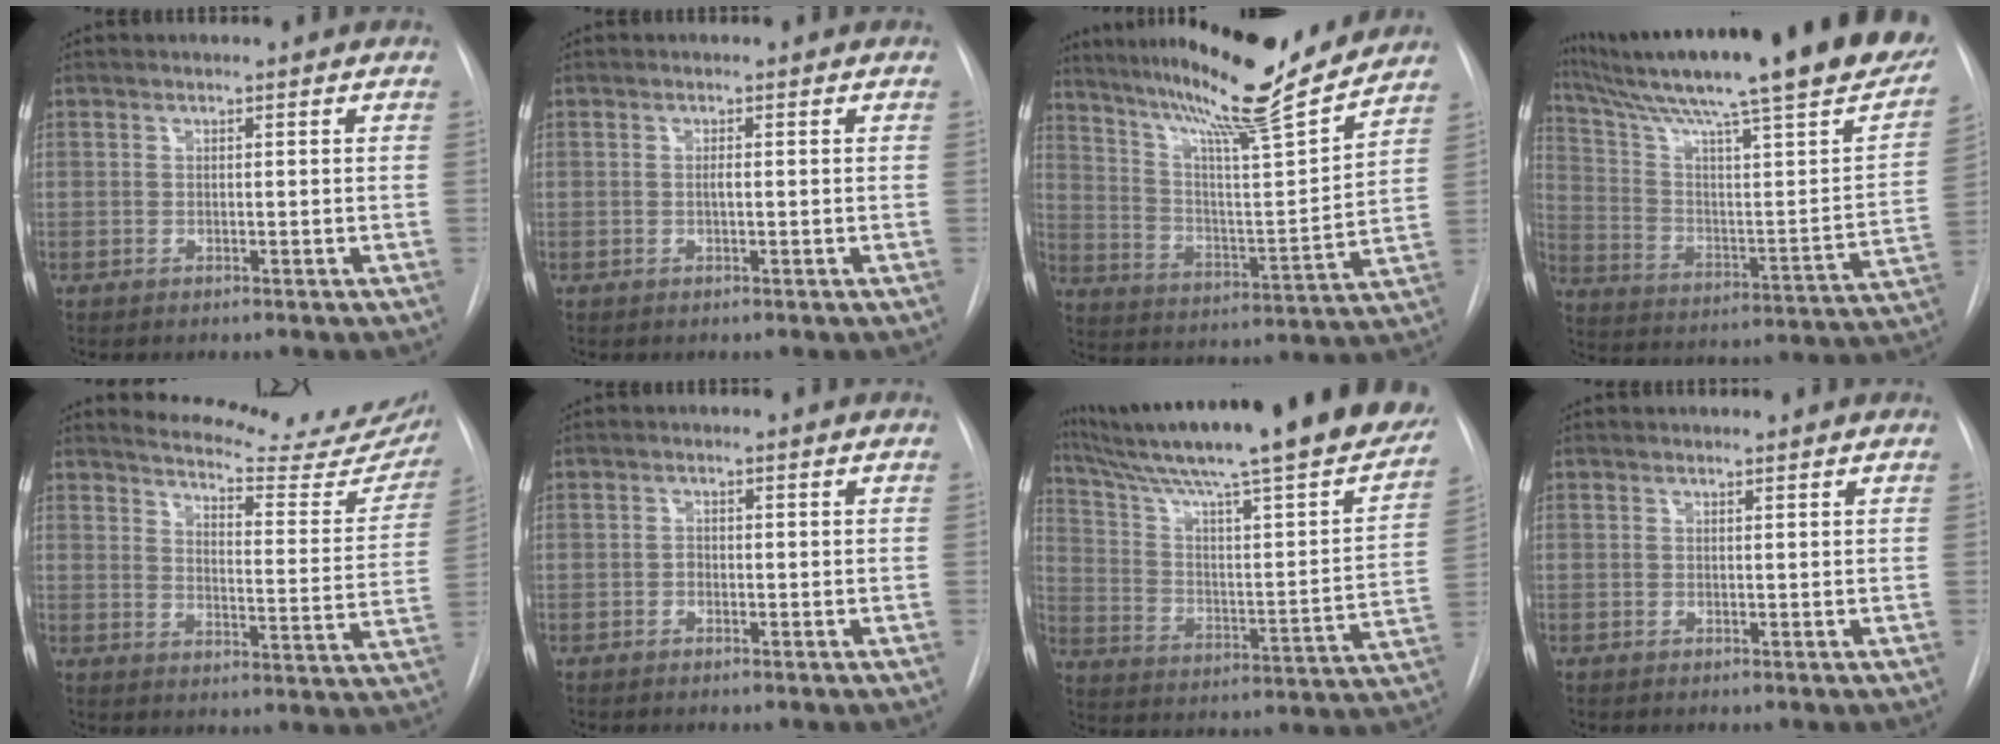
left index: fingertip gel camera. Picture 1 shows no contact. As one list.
[{"total": 0.6, "force": [0.1, 0.0, 0.6], "torque": [-0.013, 0.000, 0.000]}, {"total": 21.0, "force": [18.2, 0.2, 10.4], "torque": [-0.175, -0.024, 0.280]}, {"total": 33.2, "force": [25.7, 3.1, 20.9], "torque": [-0.302, -0.057, 0.354]}, {"total": 19.5, "force": [18.0, 3.9, 6.2], "torque": [-0.070, -0.070, 0.206]}, {"total": 0.6, "force": [-0.2, 0.5, 0.3], "torque": [-0.003, 0.003, -0.006]}, {"total": 32.2, "force": [26.6, 2.9, 17.9], "torque": [-0.284, -0.065, 0.361]}, {"total": 1.5, "force": [1.4, 0.2, 0.2], "torque": [-0.008, 0.008, 0.022]}]